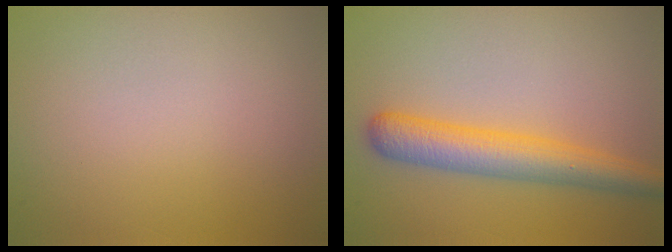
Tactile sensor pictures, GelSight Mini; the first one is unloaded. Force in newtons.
{"total": 5.1, "press": 5.1, "slide": 0.1}